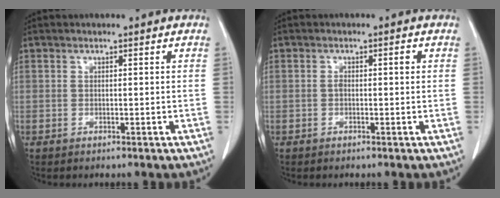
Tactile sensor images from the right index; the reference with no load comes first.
{"total": 1.3, "force": [0.1, 0.5, 1.2], "torque": [-0.016, 0.004, 0.003]}